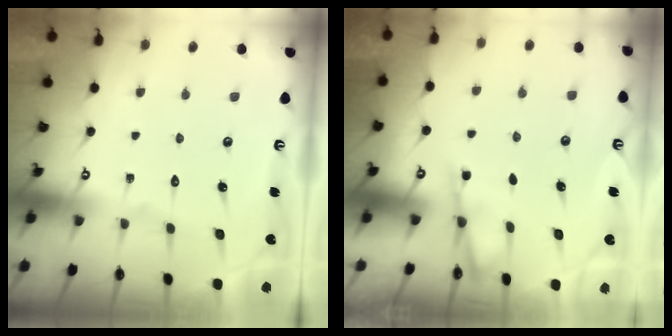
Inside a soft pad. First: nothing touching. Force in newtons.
{"total": 2.8, "press": 2.8, "slide": 0.3}